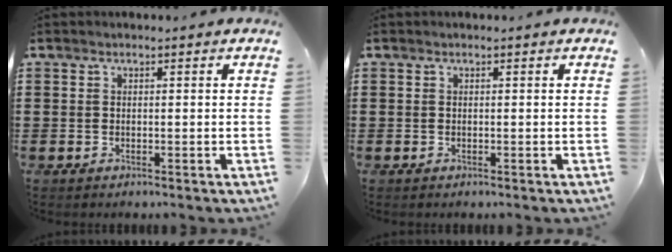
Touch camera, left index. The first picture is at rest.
{"total": 0.0}